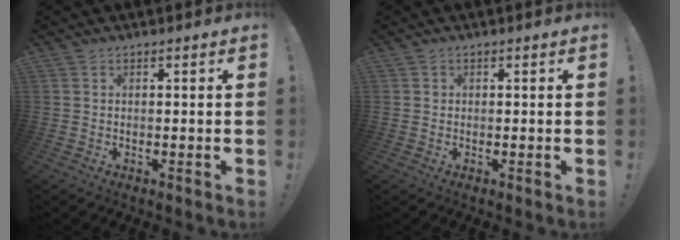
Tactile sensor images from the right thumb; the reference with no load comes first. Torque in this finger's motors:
{"motor_torque": [-0.13, 0.11, 0.26, 0.06, -0.04]}